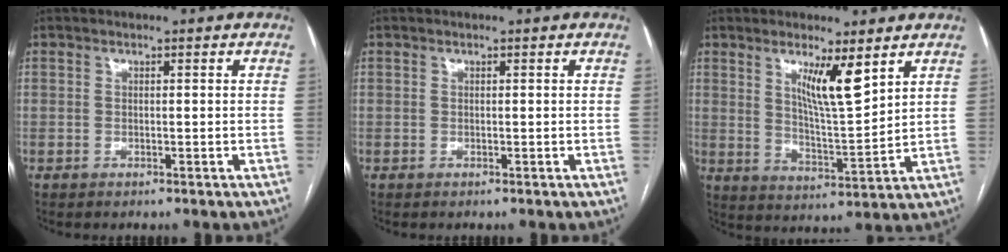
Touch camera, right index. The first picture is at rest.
{"total": 0.0}
{"total": 8.1, "force": [4.5, 0.8, 6.7], "torque": [-0.120, -0.017, 0.083]}